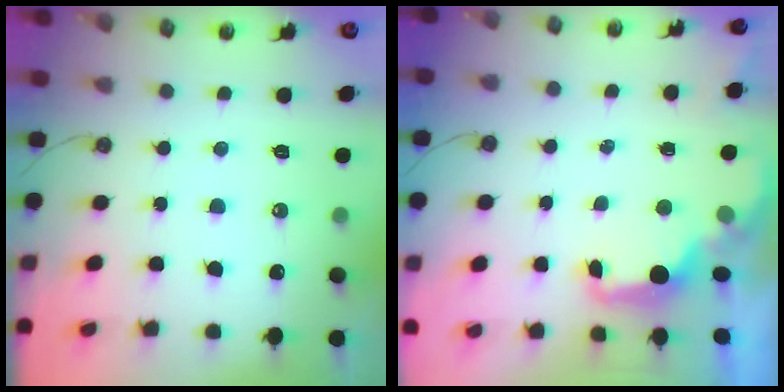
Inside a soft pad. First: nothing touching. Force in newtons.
{"total": 1.9, "press": 1.8, "slide": 0.8}